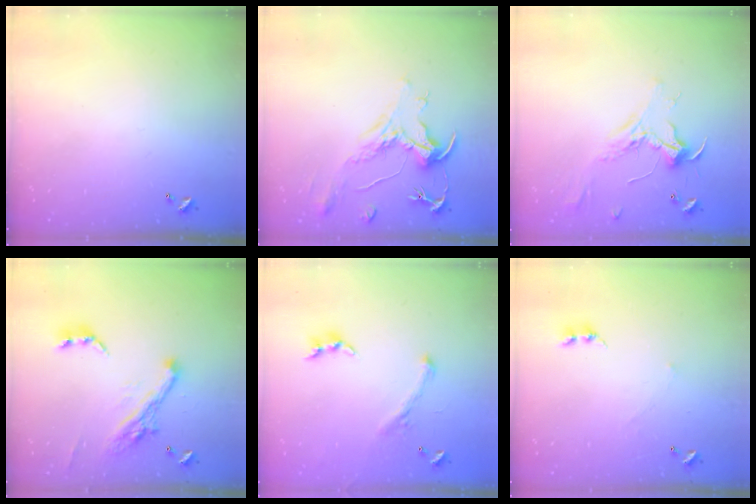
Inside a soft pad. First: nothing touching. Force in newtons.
{"total": 2.2, "press": 1.7, "slide": 1.3}
{"total": 2.3, "press": 2.2, "slide": 0.8}
{"total": 9.3, "press": 9.2, "slide": 1.2}
{"total": 1.1, "press": 0.6, "slide": 1.0}
{"total": 1.8, "press": 1.8, "slide": 0.5}